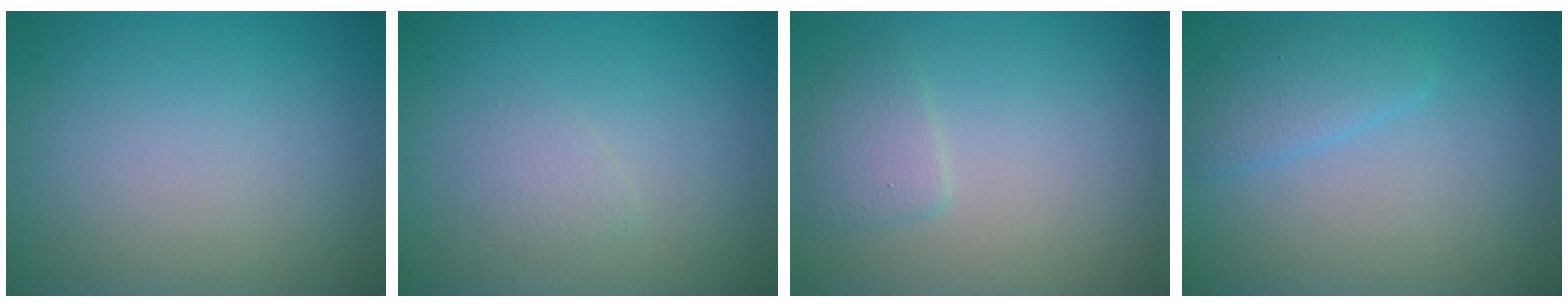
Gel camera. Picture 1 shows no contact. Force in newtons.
{"total": 1.1, "press": 1.1, "slide": 0.0}
{"total": 1.7, "press": 1.7, "slide": 0.0}
{"total": 2.2, "press": 2.2, "slide": 0.2}